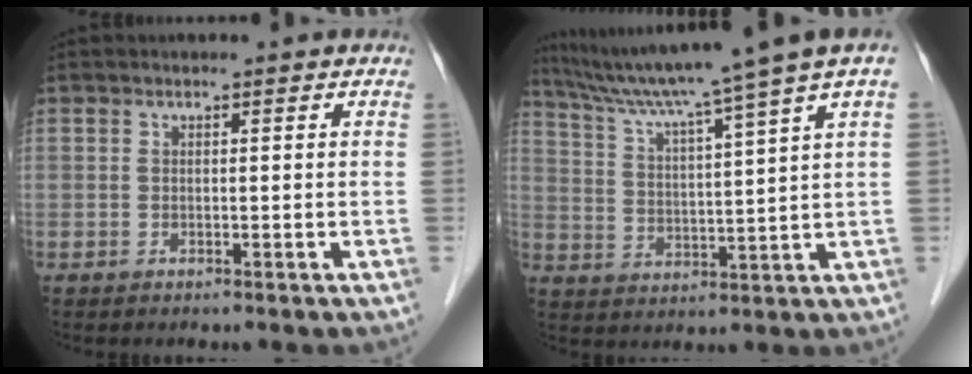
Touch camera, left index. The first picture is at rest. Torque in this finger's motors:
{"motor_torque": [0.71, -0.84, 1.00, 0.21]}